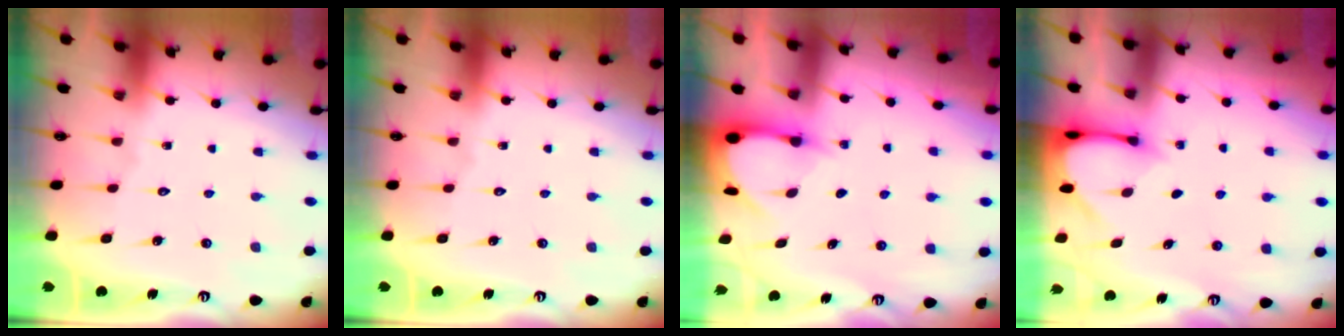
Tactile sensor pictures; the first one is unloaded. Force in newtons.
{"total": 0.0}
{"total": 3.3, "press": 3.3, "slide": 0.4}
{"total": 3.3, "press": 3.3, "slide": 0.3}